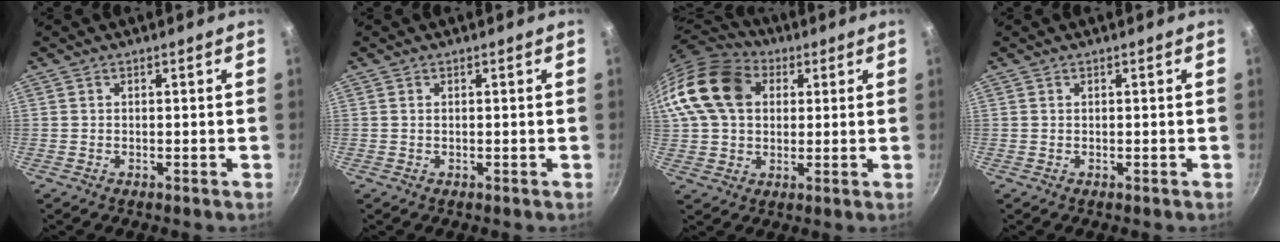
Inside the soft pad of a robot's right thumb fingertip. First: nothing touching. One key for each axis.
{"total": 0.0}
{"total": 16.8, "fx": 4.3, "fy": 12.4, "fz": 10.4, "tx": -0.187, "ty": 0.018, "tz": 0.065}
{"total": 0.0}